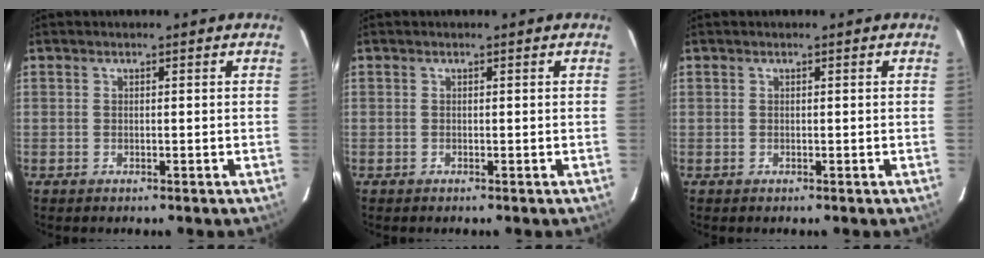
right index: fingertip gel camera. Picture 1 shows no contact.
{"total": 0.0}
{"total": 0.0}